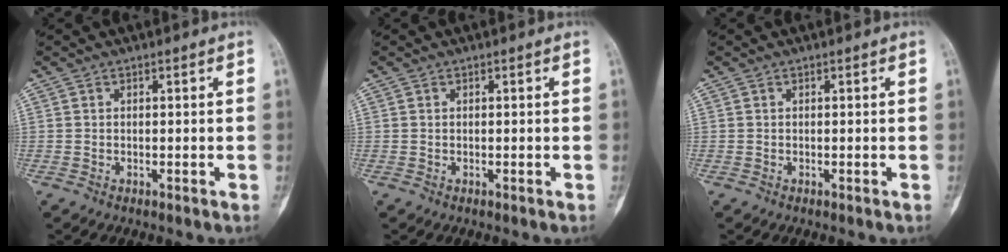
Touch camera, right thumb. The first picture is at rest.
{"total": 0.0}
{"total": 0.0}